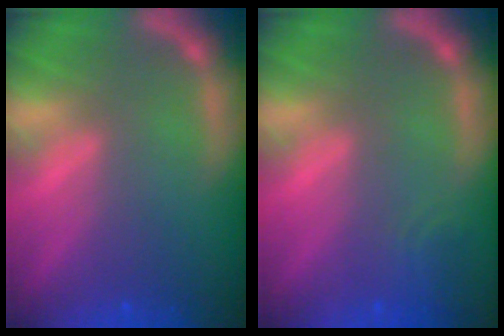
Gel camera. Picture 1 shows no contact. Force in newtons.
{"total": 1.9}